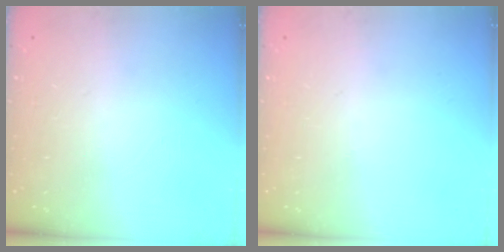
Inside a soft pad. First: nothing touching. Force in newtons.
{"total": 0.0}